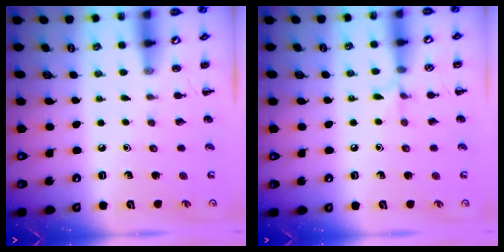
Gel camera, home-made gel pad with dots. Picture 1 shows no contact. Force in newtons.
{"total": 4.5, "press": 4.3, "slide": 1.6}